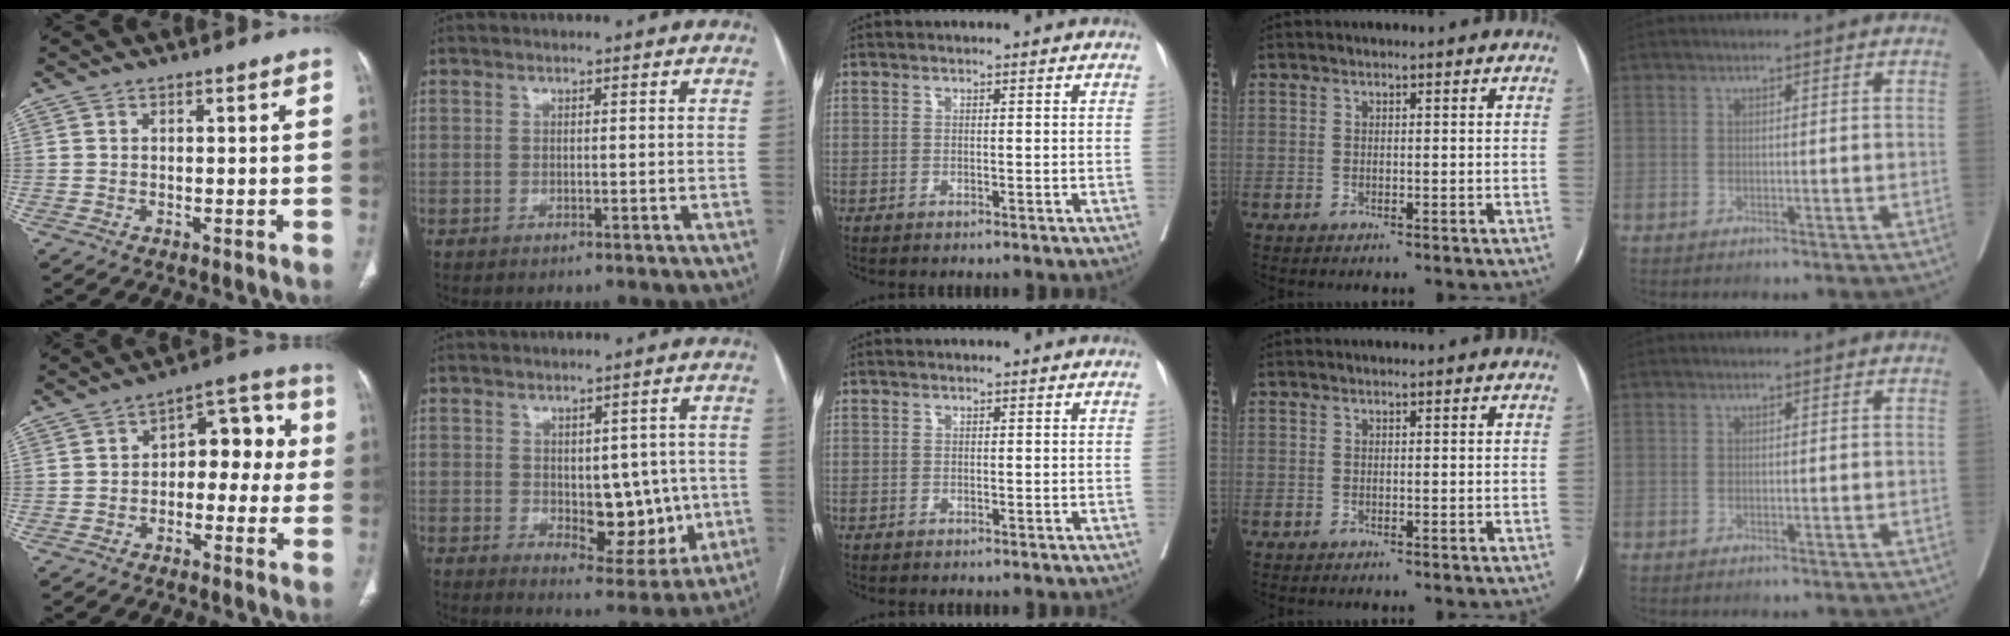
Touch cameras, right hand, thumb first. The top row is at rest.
{"thumb": {"total": 10.5, "force": [-0.2, 6.5, 8.3], "torque": [-0.062, 0.047, -0.016]}, "index": {"total": 9.1, "force": [-0.7, 5.0, 7.5], "torque": [-0.080, 0.006, 0.007]}}